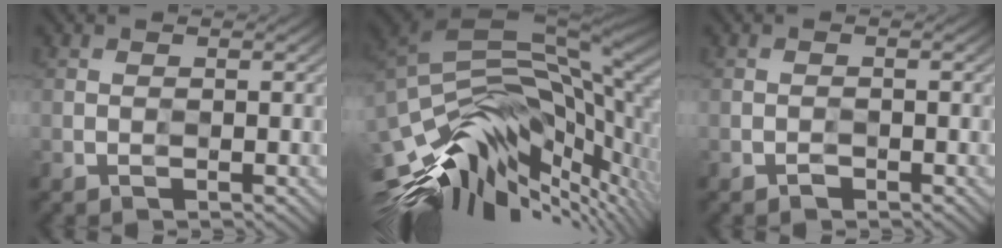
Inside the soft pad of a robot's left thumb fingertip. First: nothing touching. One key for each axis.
{"total": 14.4, "fx": -4.7, "fy": 7.0, "fz": 11.7, "tx": -0.236, "ty": -0.003, "tz": -0.082}
{"total": 0.9, "fx": -0.9, "fy": 0.2, "fz": -0.1, "tx": 0.006, "ty": 0.002, "tz": -0.014}